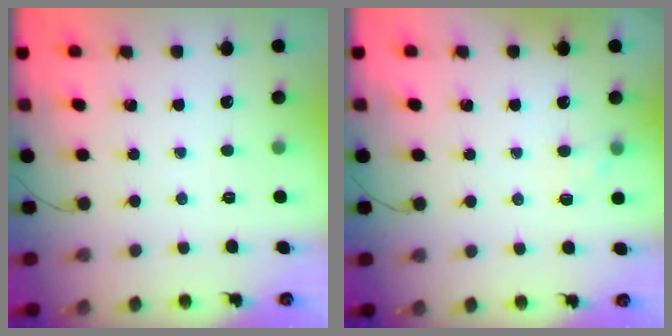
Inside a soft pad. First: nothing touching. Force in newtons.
{"total": 6.1, "press": 5.9, "slide": 1.6}